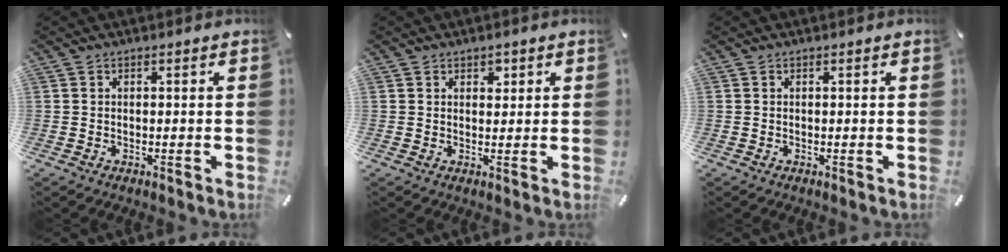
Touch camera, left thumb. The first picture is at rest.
{"total": 1.8, "force": [0.9, 1.5, 0.6], "torque": [0.011, -0.006, 0.010]}
{"total": 0.0}